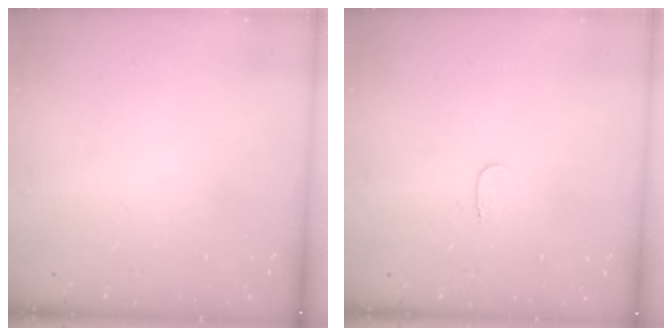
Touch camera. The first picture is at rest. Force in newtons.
{"total": 3.2, "press": 3.2, "slide": 0.3}